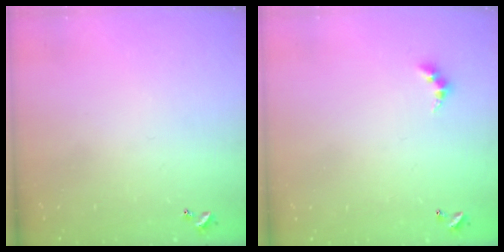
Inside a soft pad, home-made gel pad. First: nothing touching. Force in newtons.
{"total": 3.0, "press": 2.9, "slide": 0.5}